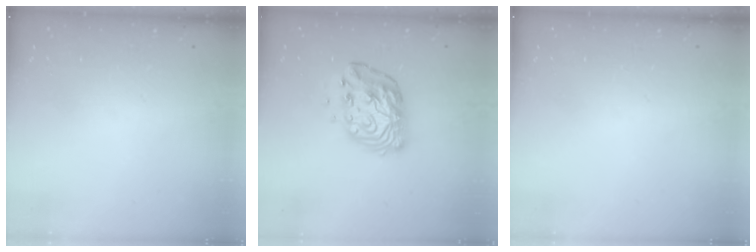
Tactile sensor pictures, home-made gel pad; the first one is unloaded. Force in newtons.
{"total": 11.4, "press": 11.3, "slide": 0.9}
{"total": 0.0}